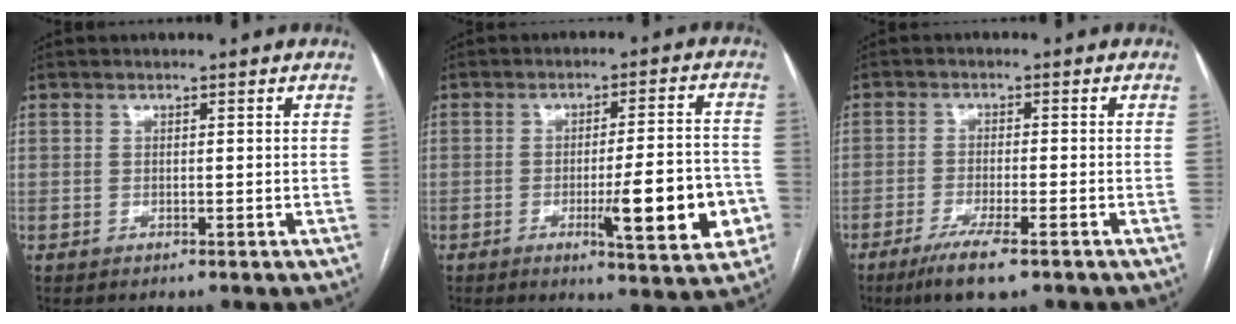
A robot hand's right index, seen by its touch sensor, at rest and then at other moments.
{"total": 12.1, "force": [-3.9, 1.7, 11.3], "torque": [-0.154, -0.001, -0.050]}
{"total": 7.0, "force": [-4.6, 0.7, 5.3], "torque": [-0.094, -0.018, -0.075]}